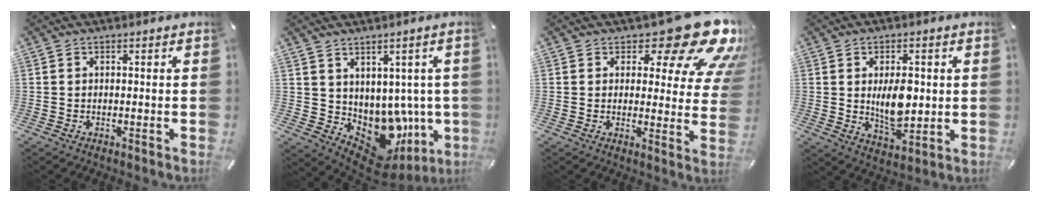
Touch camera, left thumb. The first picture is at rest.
{"total": 10.3, "force": [-1.0, 8.7, 5.5], "torque": [-0.051, -0.038, 0.007]}
{"total": 18.1, "force": [11.0, 7.4, 12.3], "torque": [-0.149, -0.080, 0.179]}
{"total": 10.8, "force": [1.4, 6.5, 8.5], "torque": [-0.135, -0.015, 0.019]}